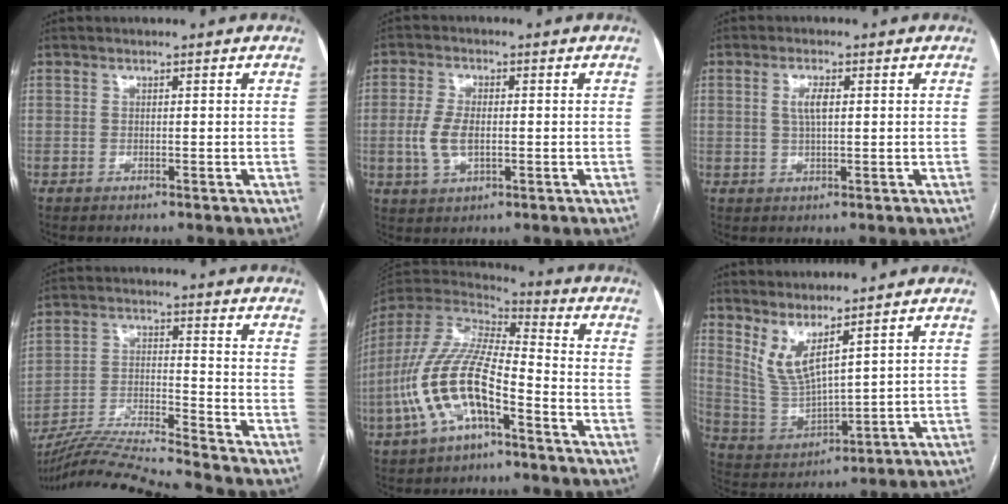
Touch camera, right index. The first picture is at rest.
{"total": 5.7, "force": [-0.6, 2.8, 4.9], "torque": [-0.116, 0.001, -0.010]}
{"total": 3.1, "force": [0.7, 0.8, 2.9], "torque": [-0.060, 0.004, 0.014]}
{"total": 14.4, "force": [-13.6, -2.6, 4.0], "torque": [-0.065, 0.003, -0.240]}
{"total": 15.9, "force": [-6.0, 5.0, 13.8], "torque": [-0.295, 0.004, -0.110]}
{"total": 6.6, "force": [4.5, 0.9, 4.7], "torque": [-0.106, -0.022, 0.108]}